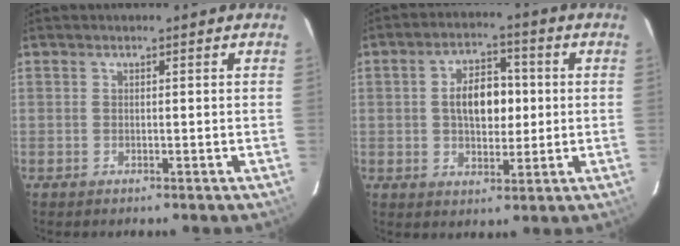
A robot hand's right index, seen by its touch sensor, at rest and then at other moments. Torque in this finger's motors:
{"motor_torque": [1.23, -0.06, 0.63, 0.13]}